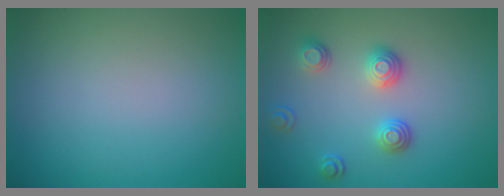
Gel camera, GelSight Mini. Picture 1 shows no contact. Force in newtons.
{"total": 2.9, "press": 2.5, "slide": 1.5}